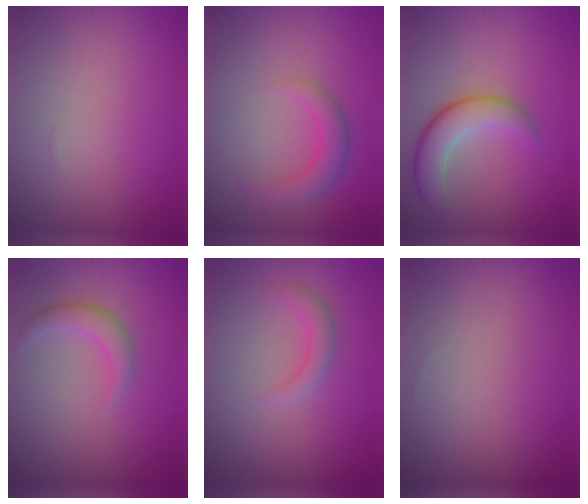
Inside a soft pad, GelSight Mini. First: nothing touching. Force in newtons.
{"total": 2.6, "press": 2.6, "slide": 0.1}
{"total": 4.8, "press": 4.8, "slide": 0.3}
{"total": 2.4, "press": 2.4, "slide": 0.2}
{"total": 1.8, "press": 1.8, "slide": 0.2}
{"total": 0.0}